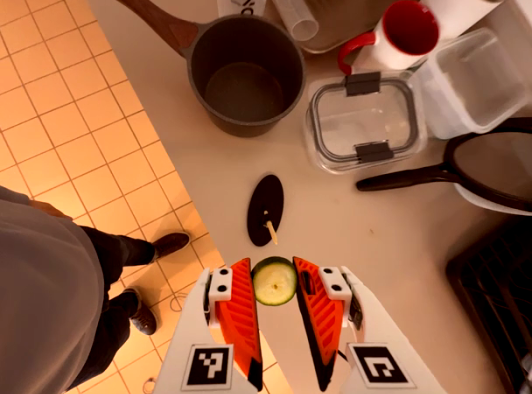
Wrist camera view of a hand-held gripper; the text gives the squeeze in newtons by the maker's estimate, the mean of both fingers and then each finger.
{"total": 9.2, "left": 9.0, "right": 9.4}